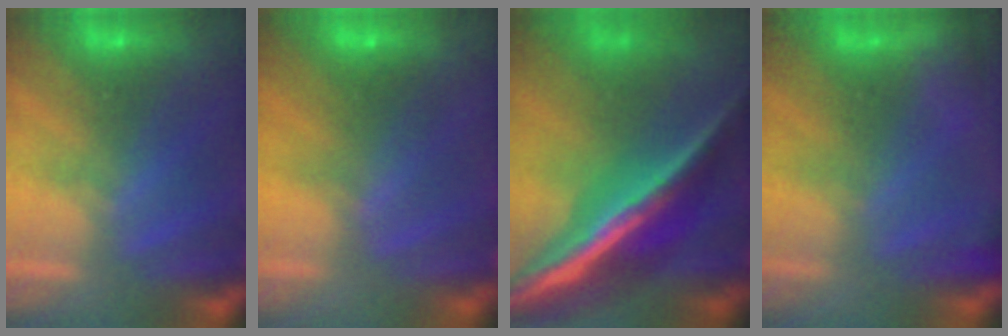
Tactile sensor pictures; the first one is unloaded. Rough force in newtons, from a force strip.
{"total": 2.8}
{"total": 7.1}
{"total": 5.4}